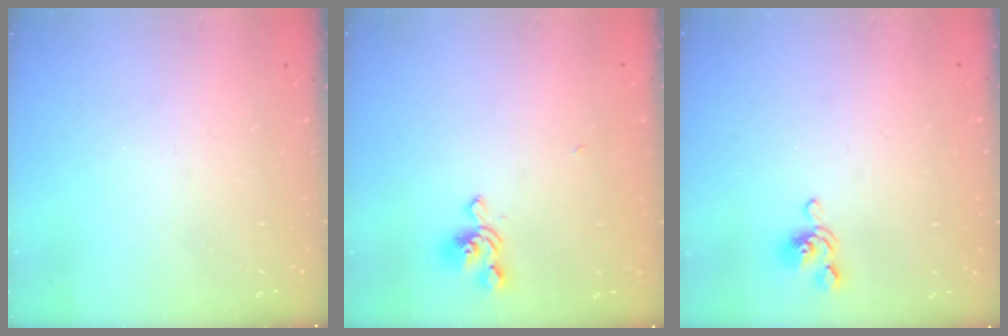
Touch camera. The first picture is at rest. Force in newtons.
{"total": 1.2, "press": 0.2, "slide": 1.1}
{"total": 2.6, "press": 2.5, "slide": 0.7}